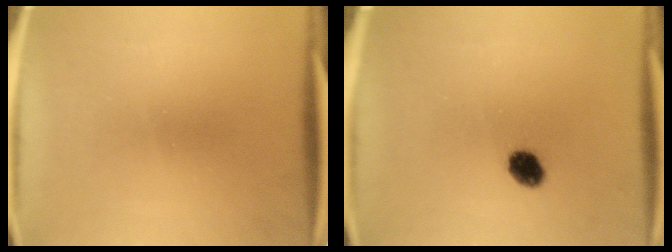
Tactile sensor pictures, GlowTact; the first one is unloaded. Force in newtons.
{"total": 4.5}